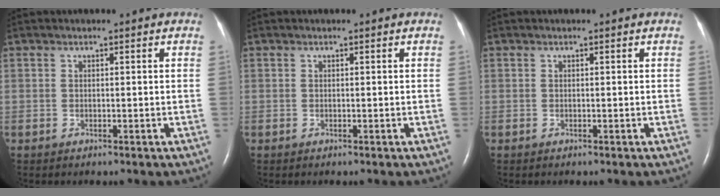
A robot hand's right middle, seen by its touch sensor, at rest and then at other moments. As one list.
[{"total": 0.0}, {"total": 0.0}]